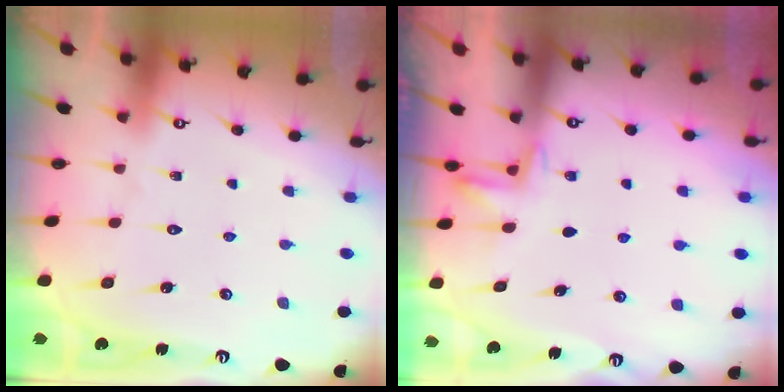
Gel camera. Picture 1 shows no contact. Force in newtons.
{"total": 2.6, "press": 2.5, "slide": 0.7}